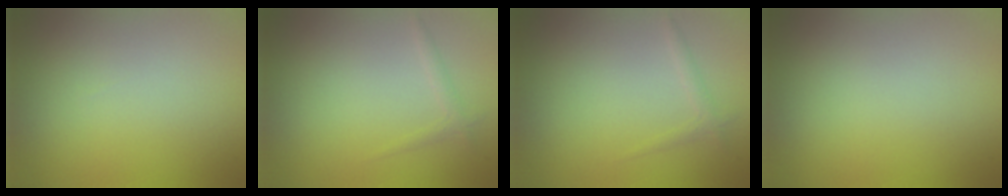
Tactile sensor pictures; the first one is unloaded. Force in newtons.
{"total": 0.9, "press": 0.9, "slide": 0.1}
{"total": 0.9, "press": 0.9, "slide": 0.1}
{"total": 0.0}